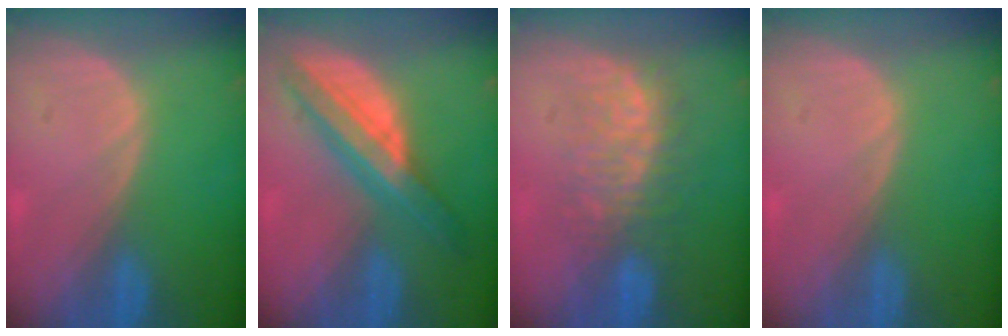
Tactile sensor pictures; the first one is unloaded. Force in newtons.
{"total": 8.1, "press": 8.1, "slide": 0.4}
{"total": 7.7, "press": 7.6, "slide": 1.3}
{"total": 0.0}